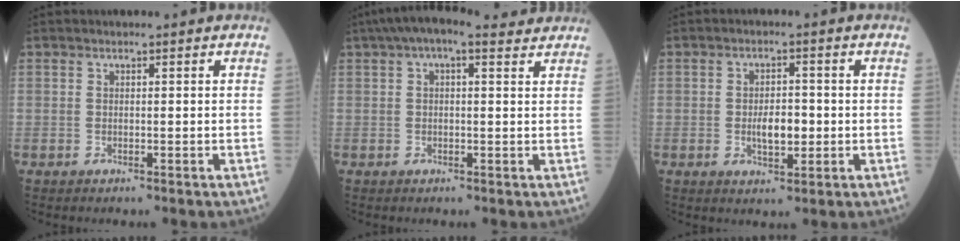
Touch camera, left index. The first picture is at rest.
{"total": 7.9, "force": [5.7, 2.4, 4.9], "torque": [-0.088, 0.048, 0.081]}
{"total": 4.3, "force": [-0.6, 1.9, 3.8], "torque": [-0.066, 0.000, -0.009]}